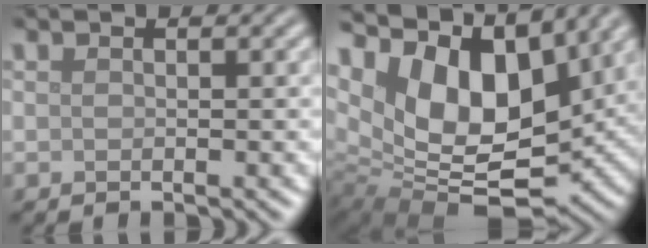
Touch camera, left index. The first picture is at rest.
{"total": 13.8, "force": [5.6, 7.8, 9.9], "torque": [-0.188, 0.022, 0.101]}